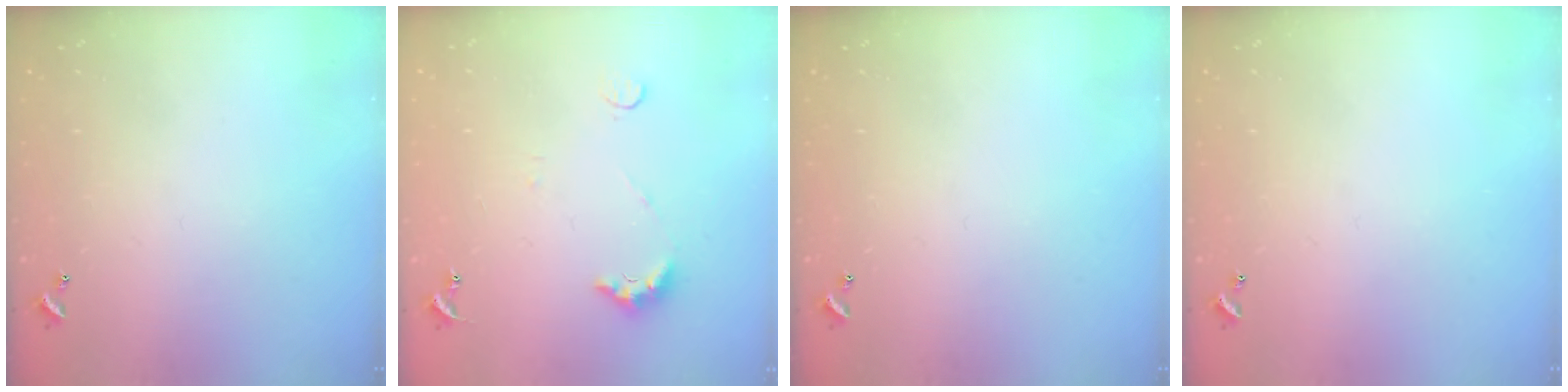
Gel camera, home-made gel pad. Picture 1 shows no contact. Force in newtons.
{"total": 3.7, "press": 3.6, "slide": 0.8}
{"total": 0.0}
{"total": 0.0}